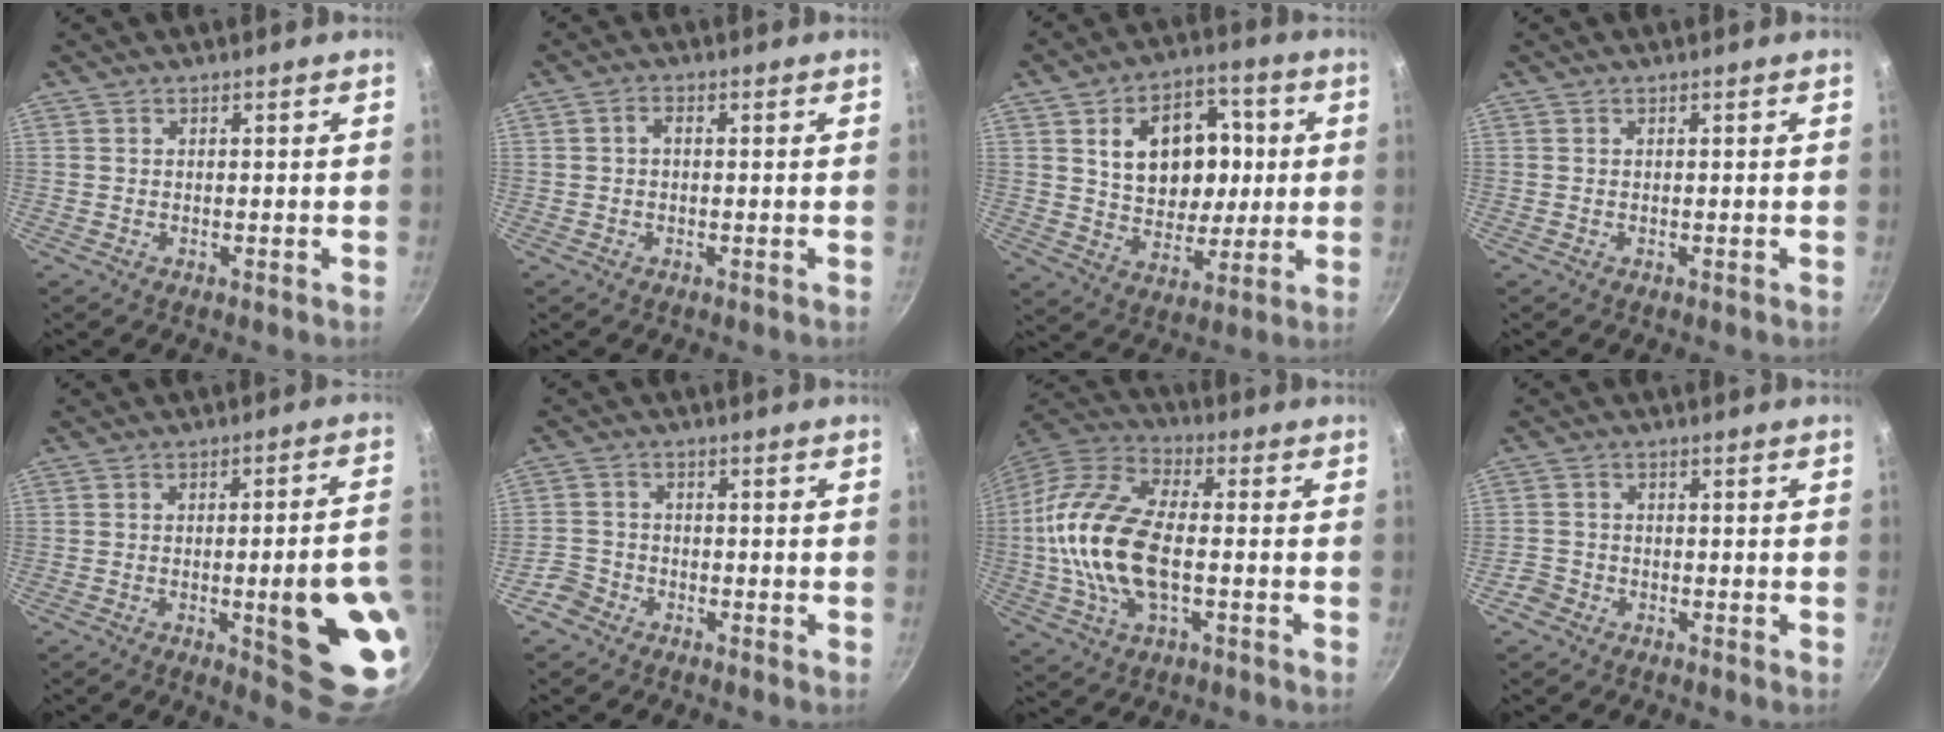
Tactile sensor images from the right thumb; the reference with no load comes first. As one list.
[{"total": 1.7, "force": [0.1, 1.2, 1.3], "torque": [-0.022, 0.009, 0.000]}, {"total": 16.8, "force": [3.2, 12.2, 11.1], "torque": [-0.123, 0.008, 0.055]}, {"total": 0.0}, {"total": 17.7, "force": [-4.1, 4.1, 16.8], "torque": [-0.175, 0.019, -0.049]}, {"total": 3.5, "force": [-2.4, 2.3, 0.9], "torque": [-0.009, 0.030, -0.050]}, {"total": 19.3, "force": [-1.5, 9.7, 16.6], "torque": [-0.325, 0.032, -0.043]}, {"total": 2.5, "force": [-1.7, 1.7, 0.7], "torque": [-0.011, 0.017, -0.035]}]